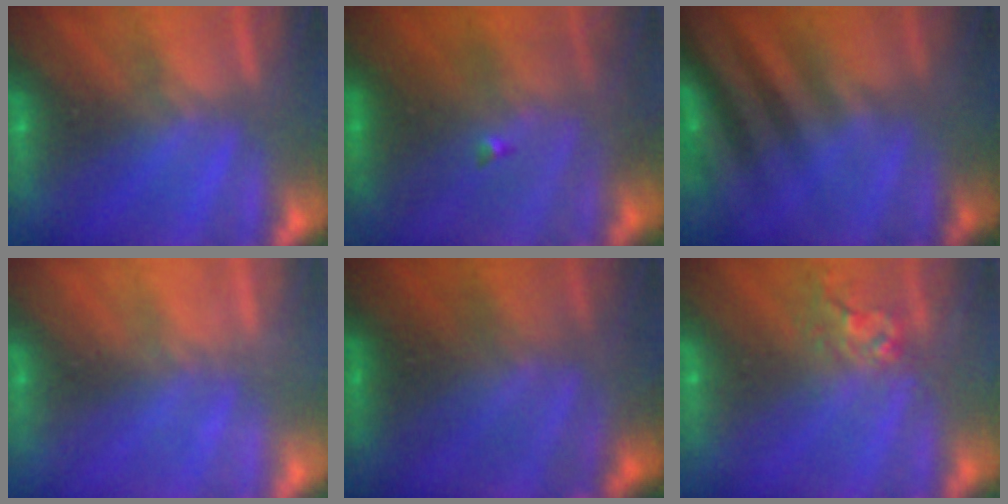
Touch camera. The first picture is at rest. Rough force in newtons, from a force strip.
{"total": 4.4}
{"total": 2.8}
{"total": 2.0}
{"total": 4.8}
{"total": 2.7}